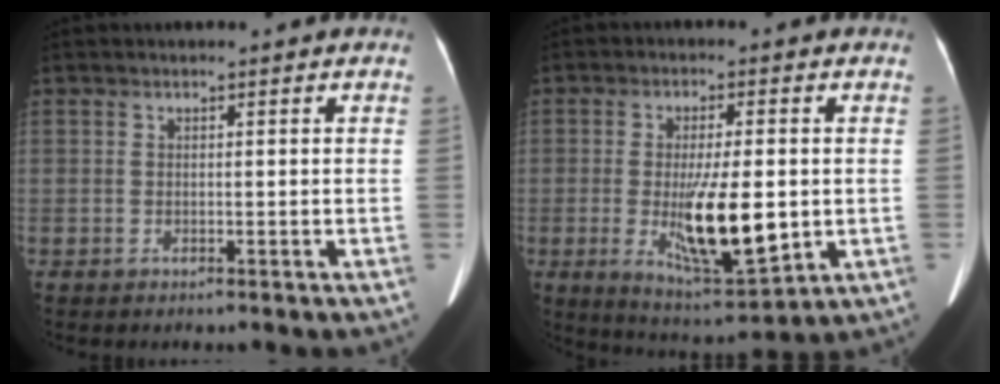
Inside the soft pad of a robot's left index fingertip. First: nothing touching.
{"total": 12.1, "force": [-1.6, 3.0, 11.6], "torque": [-0.201, -0.028, -0.016]}